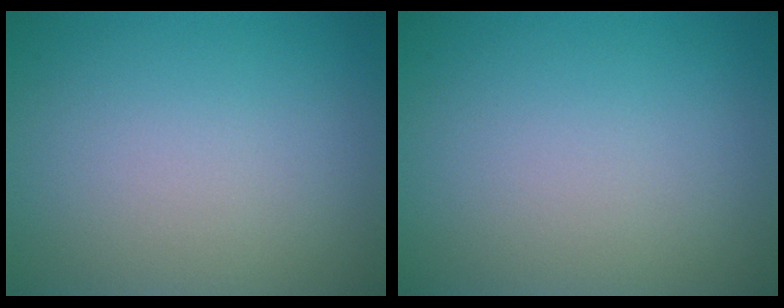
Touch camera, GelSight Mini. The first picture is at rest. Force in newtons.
{"total": 0.0}